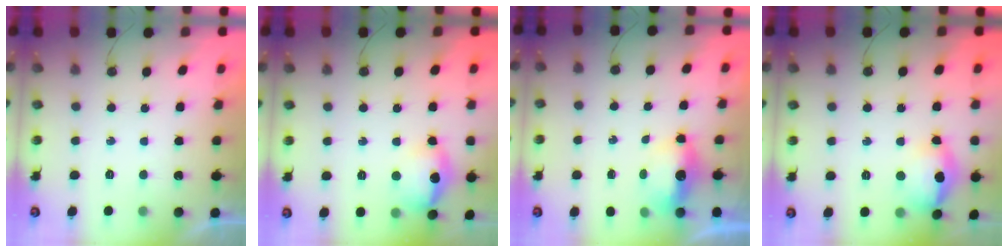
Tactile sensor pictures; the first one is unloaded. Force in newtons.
{"total": 15.0, "press": 14.9, "slide": 1.2}
{"total": 5.8, "press": 5.7, "slide": 1.2}
{"total": 20.0, "press": 15.4, "slide": 12.7}